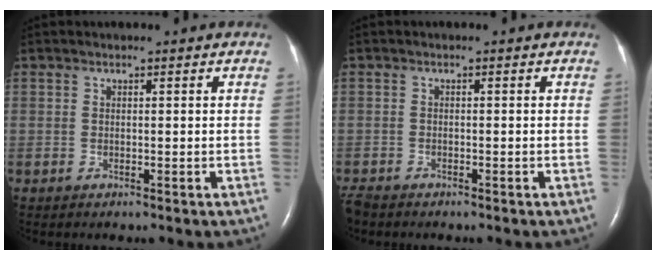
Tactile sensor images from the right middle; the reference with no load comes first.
{"total": 2.2, "force": [-2.0, 0.7, 0.5], "torque": [-0.014, -0.007, -0.034]}